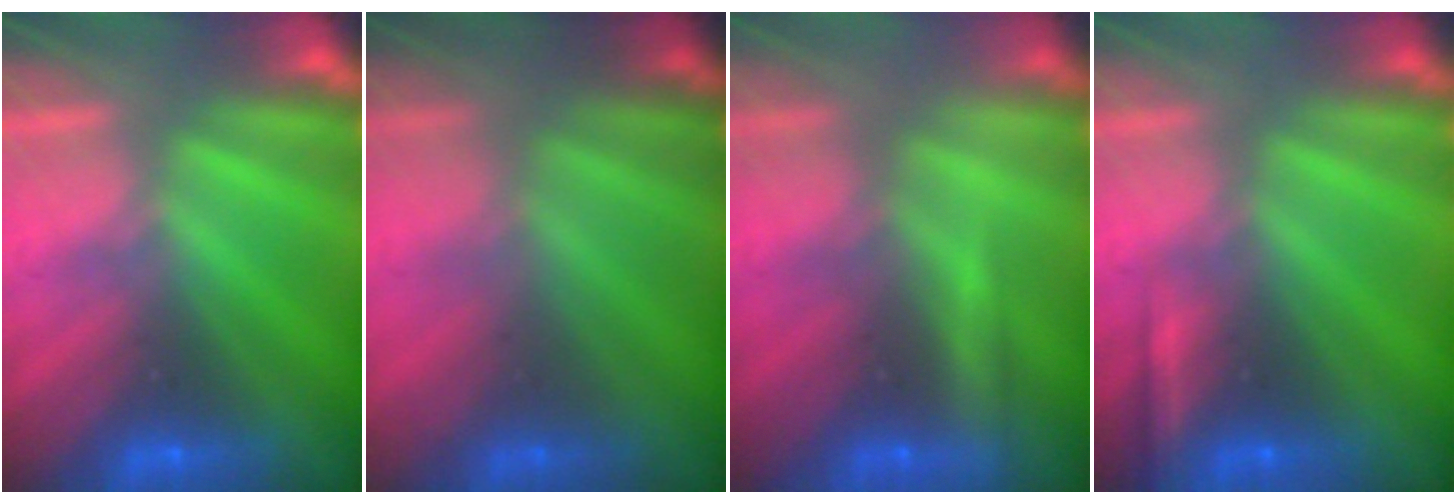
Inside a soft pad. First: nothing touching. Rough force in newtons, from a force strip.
{"total": 1.7}
{"total": 2.1}
{"total": 2.2}